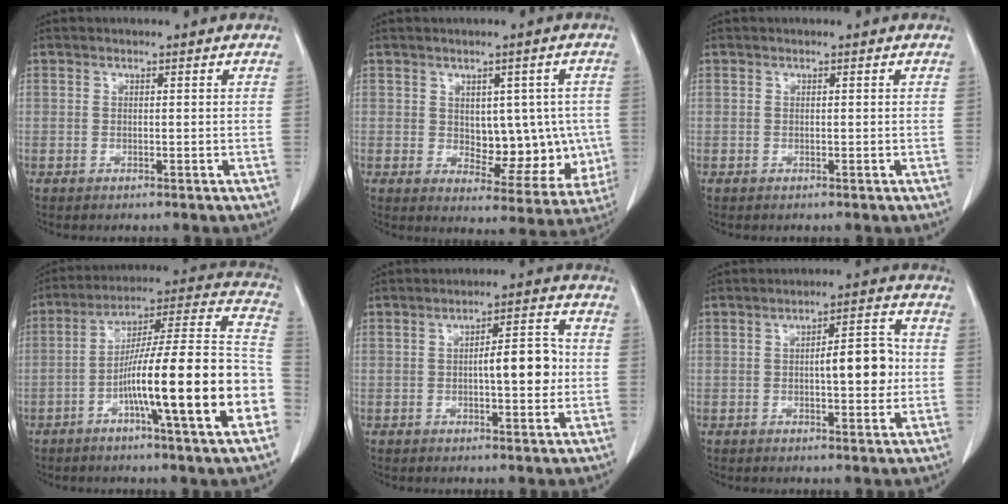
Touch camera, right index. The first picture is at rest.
{"total": 10.3, "force": [0.1, 6.0, 8.3], "torque": [-0.087, 0.012, 0.024]}
{"total": 0.0}
{"total": 22.8, "force": [-6.9, 0.7, 21.8], "torque": [-0.267, 0.013, -0.111]}
{"total": 7.0, "force": [-0.2, 2.0, 6.7], "torque": [-0.093, 0.014, -0.003]}
{"total": 7.2, "force": [-0.1, 2.2, 6.9], "torque": [-0.092, 0.014, 0.000]}